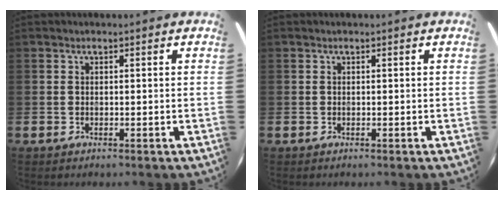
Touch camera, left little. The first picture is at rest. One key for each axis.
{"total": 0.0}